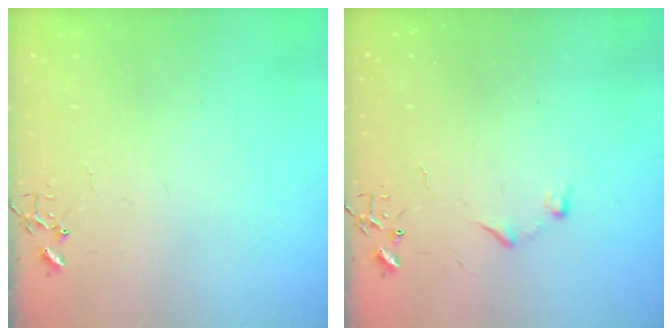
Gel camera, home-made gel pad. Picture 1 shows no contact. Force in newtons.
{"total": 6.7, "press": 6.7, "slide": 0.7}